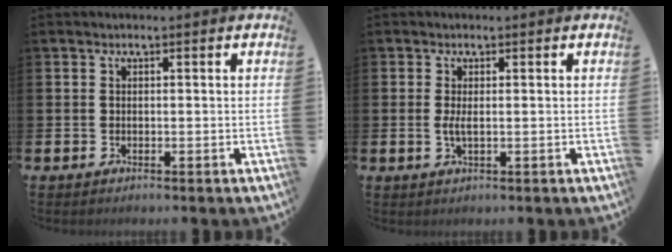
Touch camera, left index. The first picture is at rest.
{"total": 1.4, "force": [0.1, 0.3, 1.4], "torque": [-0.022, -0.003, 0.000]}